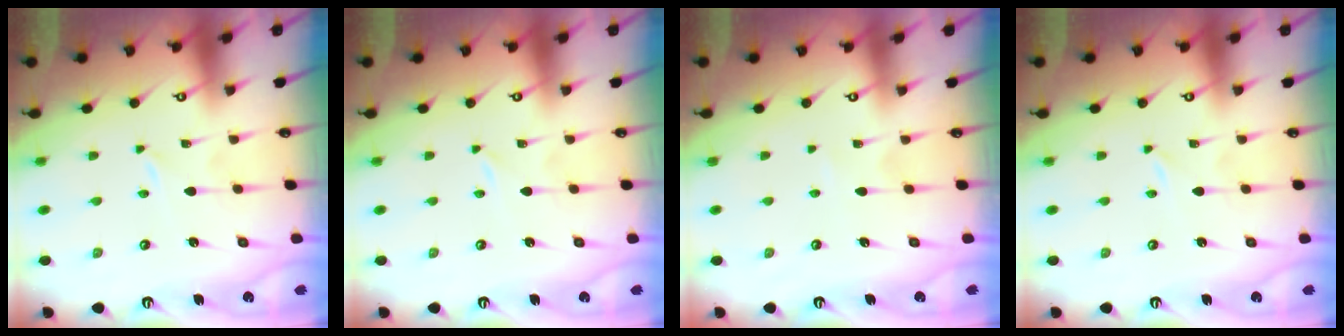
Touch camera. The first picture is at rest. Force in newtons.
{"total": 0.0}
{"total": 1.7, "press": 1.6, "slide": 0.2}
{"total": 0.0}